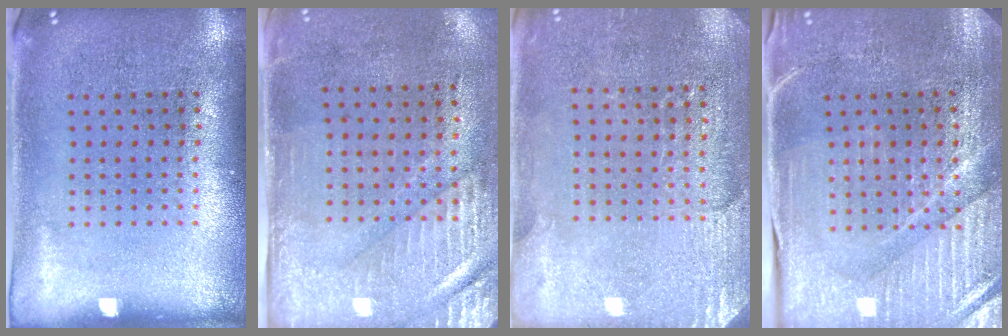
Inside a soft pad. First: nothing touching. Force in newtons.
{"total": 2.8, "press": 2.4, "slide": 1.4}
{"total": 2.8, "press": 2.7, "slide": 0.8}
{"total": 3.8, "press": 3.8, "slide": 0.7}